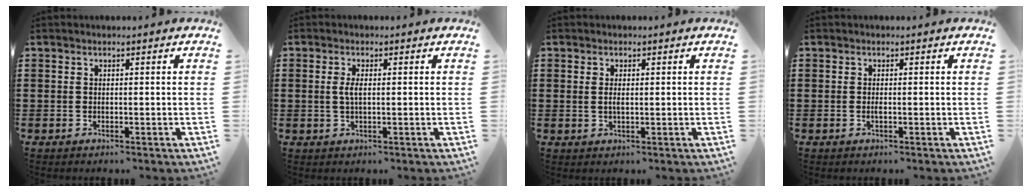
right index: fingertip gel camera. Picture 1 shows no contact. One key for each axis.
{"total": 2.3, "fx": 0.1, "fy": 0.7, "fz": 2.2, "tx": -0.049, "ty": -0.002, "tz": -0.003}
{"total": 1.6, "fx": 0.2, "fy": 0.7, "fz": 1.4, "tx": -0.029, "ty": 0.005, "tz": 0.002}
{"total": 0.5, "fx": -0.1, "fy": 0.1, "fz": 0.5, "tx": -0.010, "ty": -0.005, "tz": -0.001}